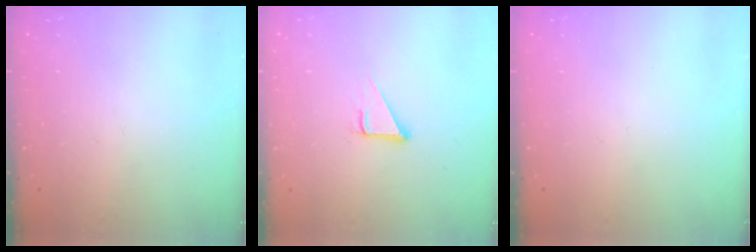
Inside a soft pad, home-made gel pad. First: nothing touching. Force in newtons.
{"total": 2.7, "press": 2.7, "slide": 0.0}
{"total": 0.0}